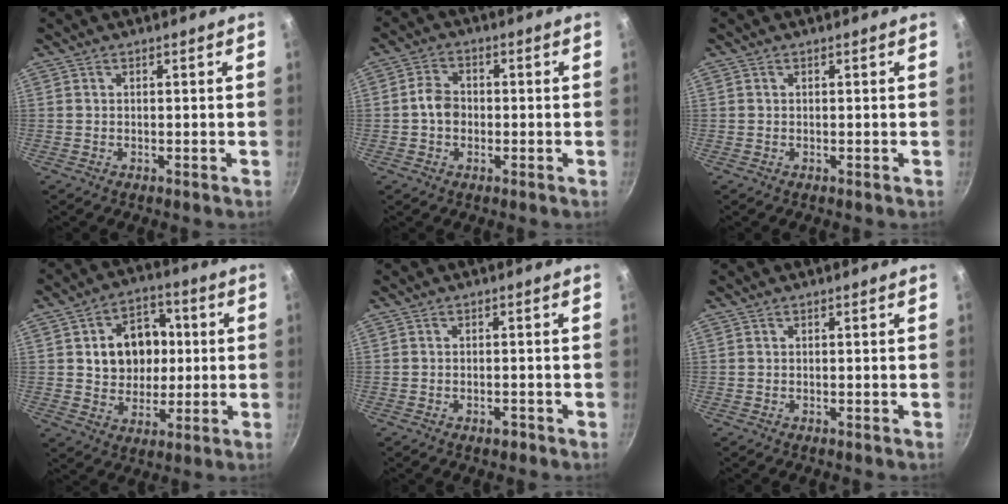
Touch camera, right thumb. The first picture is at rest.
{"total": 4.7, "force": [-0.7, 3.7, 2.8], "torque": [-0.033, 0.020, -0.018]}
{"total": 0.0}
{"total": 13.3, "force": [1.6, 10.5, 7.9], "torque": [-0.082, 0.008, 0.025]}
{"total": 1.5, "force": [-1.0, 0.7, 0.9], "torque": [-0.011, 0.007, -0.012]}
{"total": 0.0}